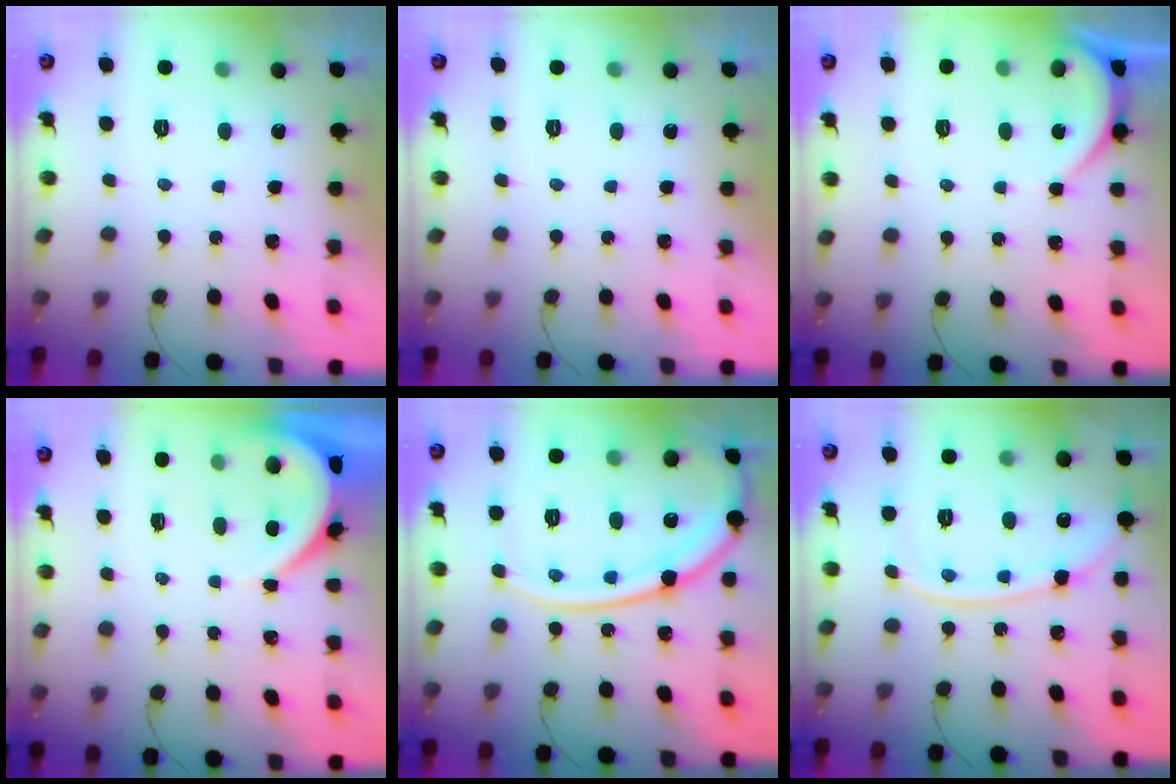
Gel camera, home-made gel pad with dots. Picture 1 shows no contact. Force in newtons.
{"total": 0.0}
{"total": 3.0, "press": 3.0, "slide": 0.5}
{"total": 4.3, "press": 4.3, "slide": 0.1}
{"total": 18.3, "press": 18.2, "slide": 2.3}
{"total": 11.9, "press": 11.8, "slide": 1.2}